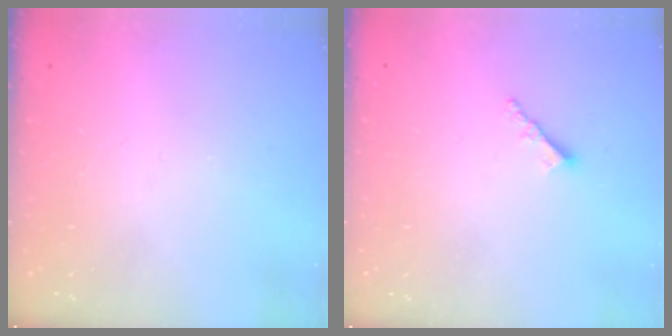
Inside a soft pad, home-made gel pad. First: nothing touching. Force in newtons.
{"total": 2.3, "press": 2.3, "slide": 0.3}